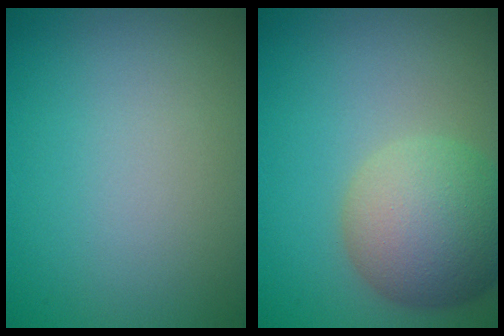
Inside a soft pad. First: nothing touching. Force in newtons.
{"total": 7.3, "press": 7.3, "slide": 0.3}